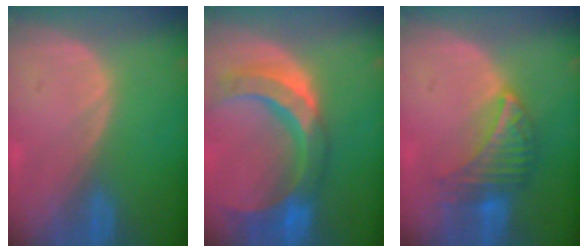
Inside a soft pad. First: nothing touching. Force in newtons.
{"total": 11.5, "press": 9.7, "slide": 6.1}
{"total": 6.5, "press": 6.5, "slide": 1.0}